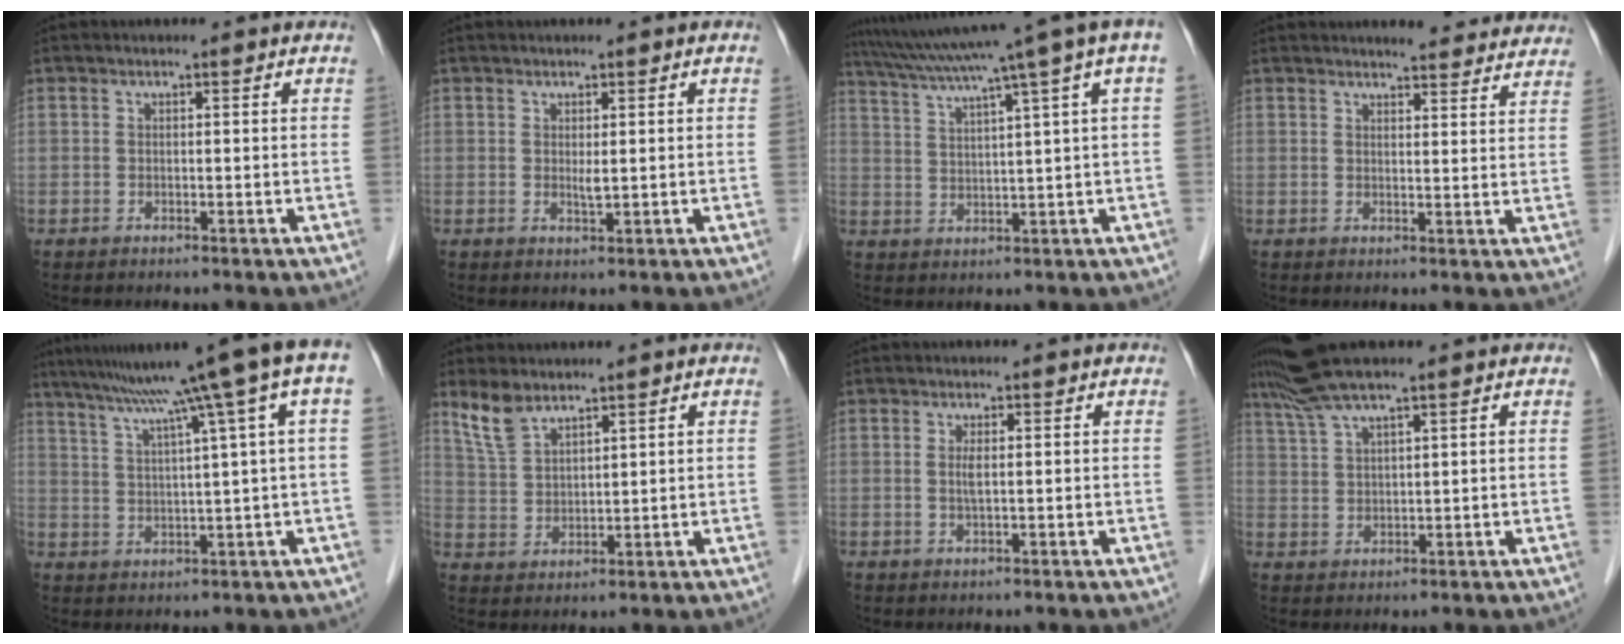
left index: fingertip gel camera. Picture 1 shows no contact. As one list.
[{"total": 1.2, "force": [0.1, 0.2, 1.2], "torque": [-0.024, -0.007, 0.005]}, {"total": 14.9, "force": [9.9, -1.0, 11.0], "torque": [-0.183, 0.019, 0.136]}, {"total": 10.3, "force": [9.8, 1.9, 2.6], "torque": [-0.016, -0.009, 0.100]}, {"total": 15.0, "force": [8.5, -1.0, 12.4], "torque": [-0.187, 0.032, 0.111]}, {"total": 5.0, "force": [4.2, 1.8, 2.1], "torque": [-0.052, 0.004, 0.095]}, {"total": 1.3, "force": [0.0, 0.1, 1.3], "torque": [-0.032, -0.004, 0.002]}, {"total": 6.3, "force": [5.2, 0.4, 3.5], "torque": [-0.078, 0.031, 0.105]}]